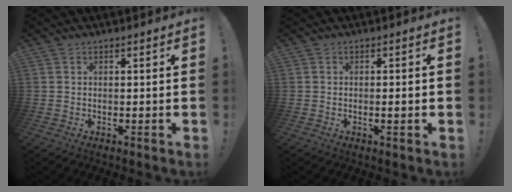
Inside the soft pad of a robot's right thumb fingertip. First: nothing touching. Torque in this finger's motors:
{"motor_torque": [0.03, -0.19, -0.07, 0.10, -0.02]}